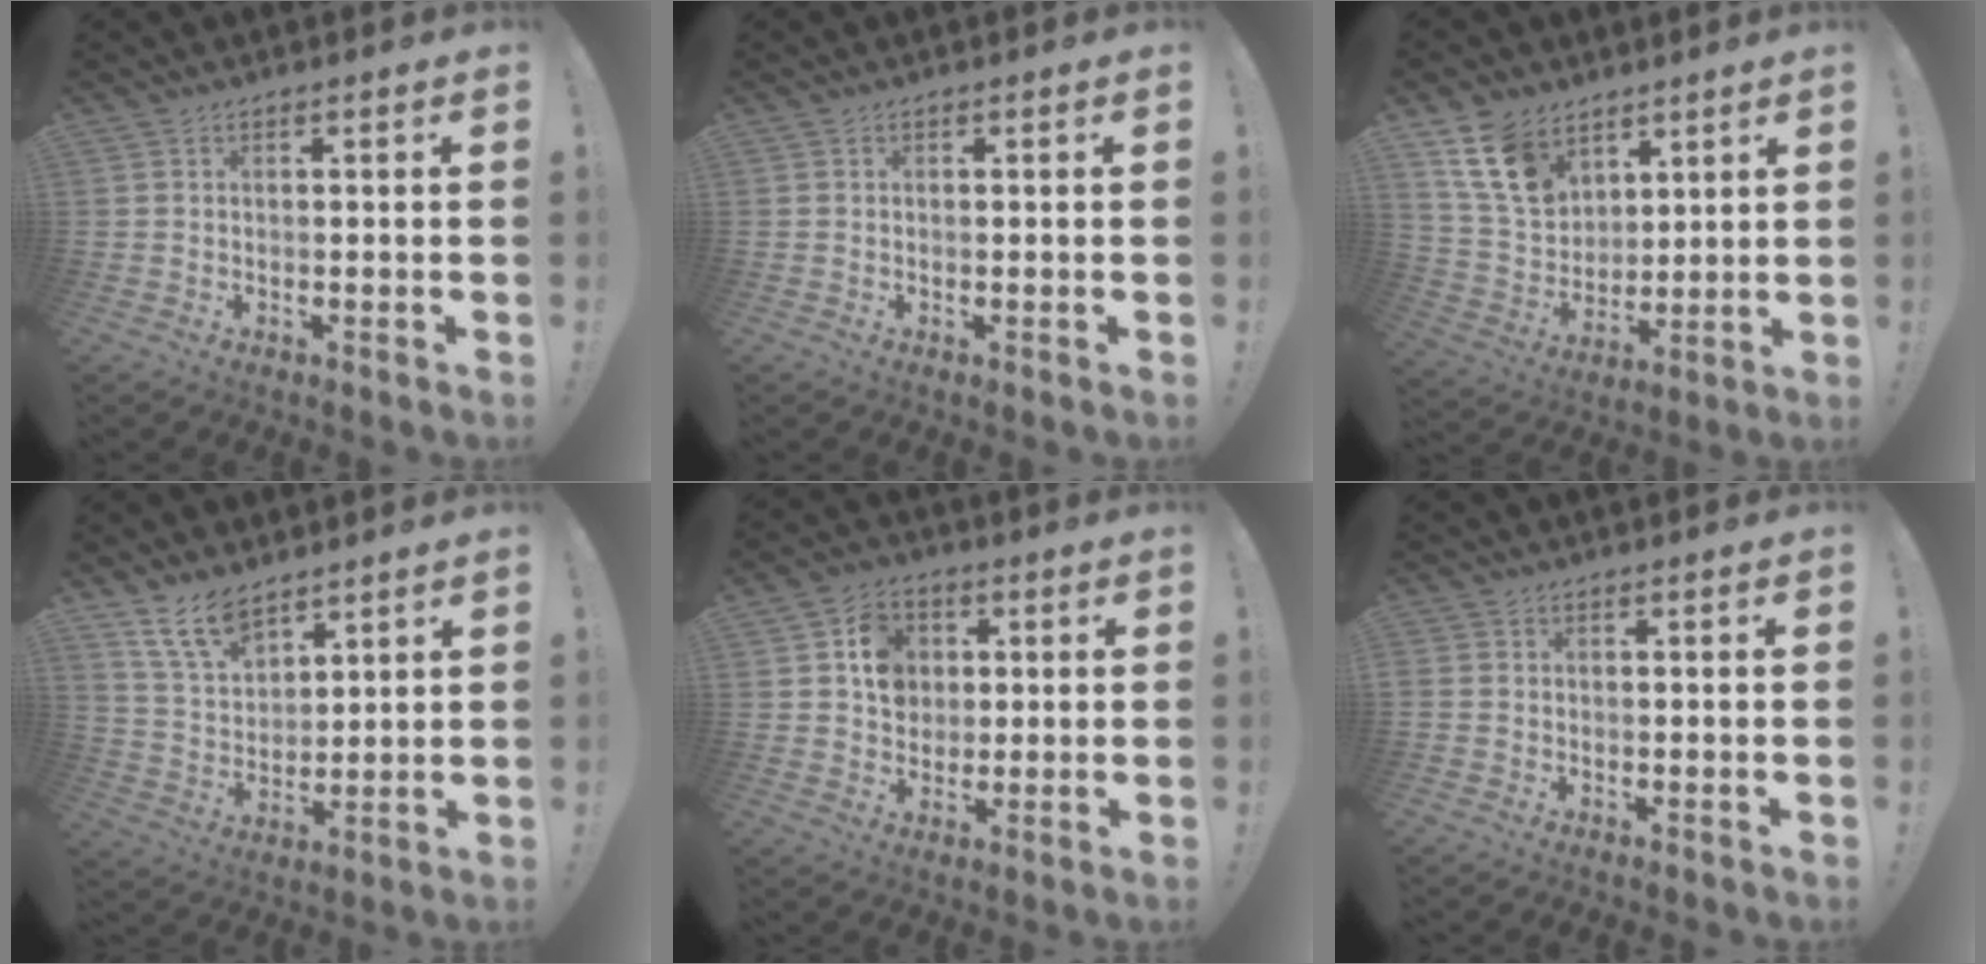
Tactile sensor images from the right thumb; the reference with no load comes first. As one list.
[{"total": 0.0}, {"total": 14.6, "force": [8.8, 9.4, 6.9], "torque": [-0.126, -0.042, 0.173]}, {"total": 11.3, "force": [8.5, 5.5, 5.1], "torque": [-0.111, -0.042, 0.166]}, {"total": 9.3, "force": [2.0, 8.1, 4.1], "torque": [-0.053, 0.000, 0.043]}, {"total": 1.2, "force": [-0.4, 1.1, 0.4], "torque": [-0.009, 0.003, -0.008]}]